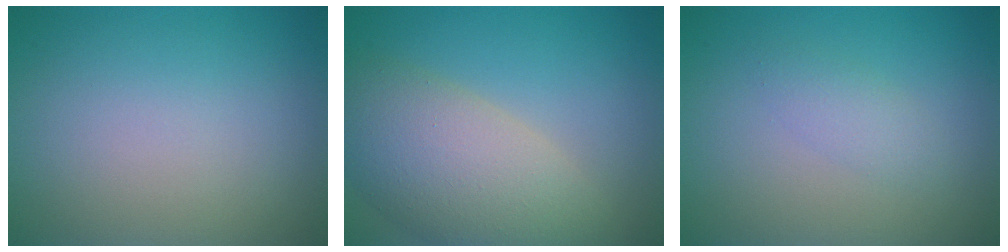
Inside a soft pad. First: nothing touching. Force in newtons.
{"total": 8.5, "press": 8.5, "slide": 0.7}
{"total": 1.5, "press": 1.5, "slide": 0.1}